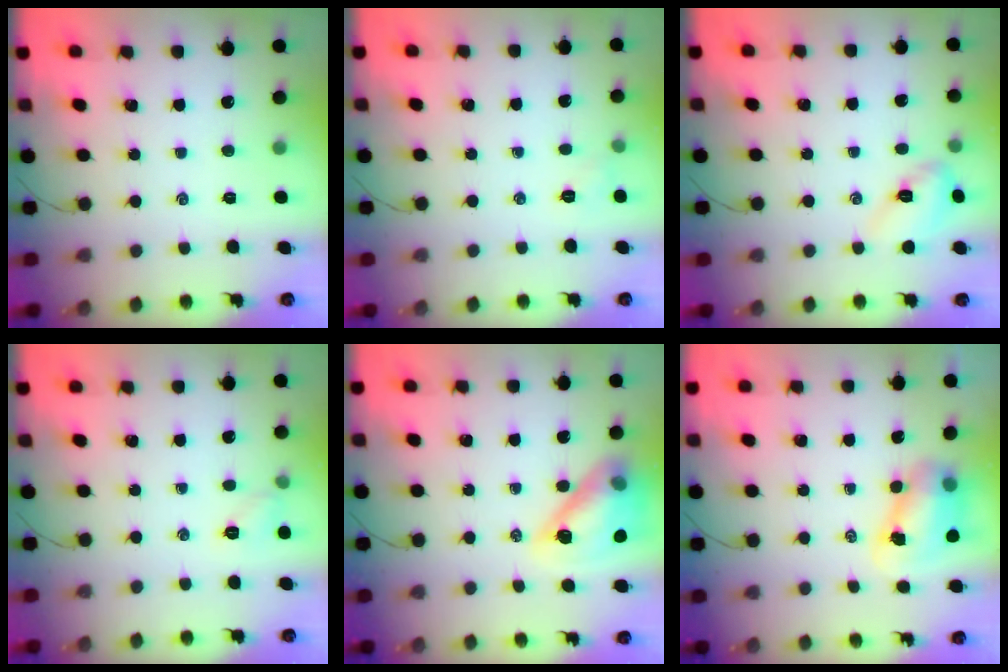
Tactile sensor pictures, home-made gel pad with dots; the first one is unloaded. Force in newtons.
{"total": 3.7, "press": 3.6, "slide": 1.1}
{"total": 5.7, "press": 5.7, "slide": 0.6}
{"total": 5.8, "press": 5.5, "slide": 1.7}
{"total": 15.5, "press": 14.8, "slide": 4.5}
{"total": 8.0, "press": 7.8, "slide": 1.5}